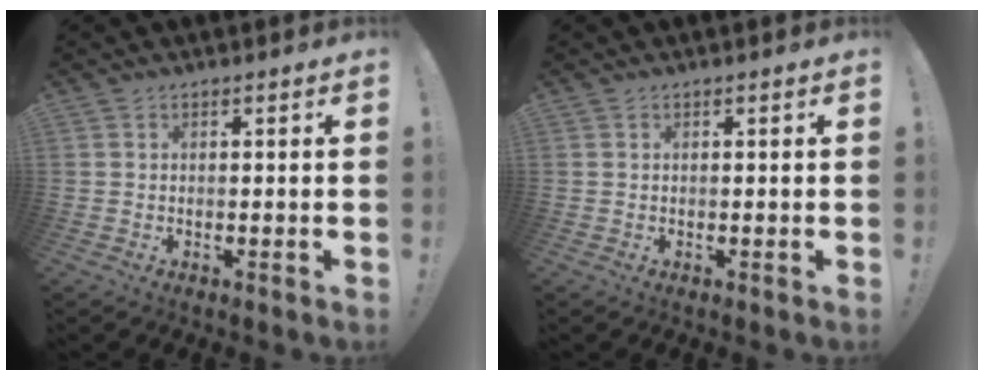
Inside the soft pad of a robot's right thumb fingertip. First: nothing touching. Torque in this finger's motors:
{"motor_torque": [-0.04, 0.04, 0.05, -0.05, 0.04]}